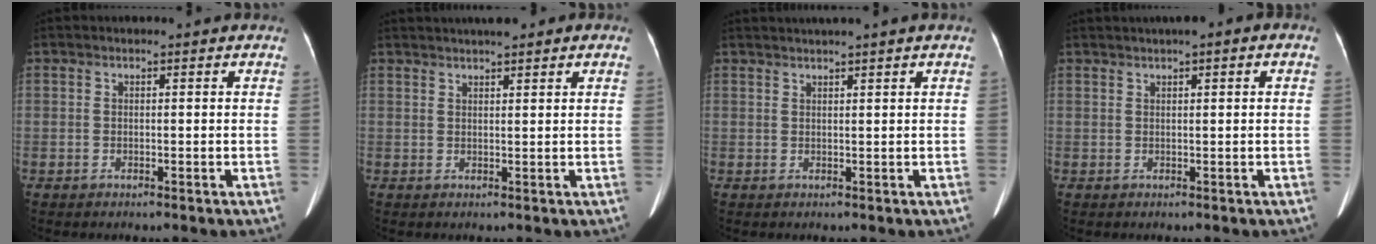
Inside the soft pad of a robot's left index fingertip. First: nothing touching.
{"total": 4.6, "force": [3.6, 0.9, 2.7], "torque": [-0.038, 0.029, 0.056]}
{"total": 2.8, "force": [2.4, -0.6, 1.4], "torque": [-0.014, 0.024, 0.043]}
{"total": 2.4, "force": [1.1, 0.7, 2.0], "torque": [-0.033, 0.022, 0.018]}